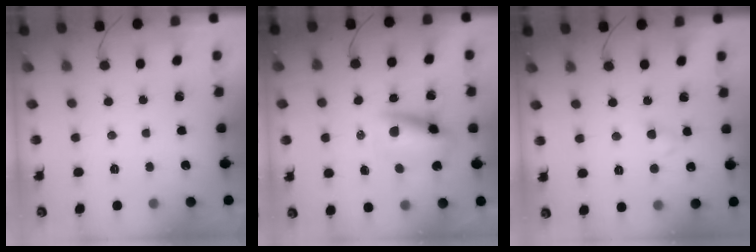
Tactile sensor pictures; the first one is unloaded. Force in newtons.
{"total": 9.3, "press": 9.0, "slide": 2.4}
{"total": 3.0, "press": 2.7, "slide": 1.2}